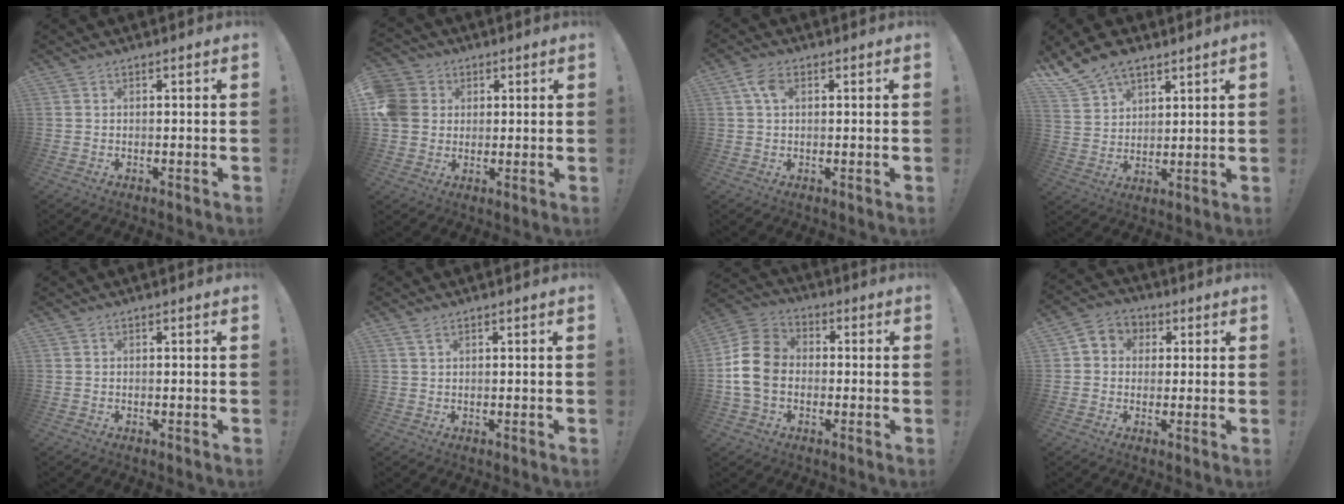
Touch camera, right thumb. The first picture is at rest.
{"total": 9.1, "force": [1.7, 8.2, 3.6], "torque": [-0.077, 0.002, 0.036]}
{"total": 4.8, "force": [1.5, 2.6, 3.7], "torque": [-0.067, 0.005, 0.027]}
{"total": 9.5, "force": [7.4, 4.6, 3.6], "torque": [-0.079, -0.038, 0.149]}
{"total": 0.0}
{"total": 1.6, "force": [0.9, 0.4, 1.2], "torque": [-0.018, -0.002, 0.016]}
{"total": 13.6, "force": [-1.4, 10.6, 8.3], "torque": [-0.152, 0.030, -0.020]}
{"total": 5.7, "force": [-0.4, 5.3, 1.9], "torque": [-0.025, 0.013, -0.003]}